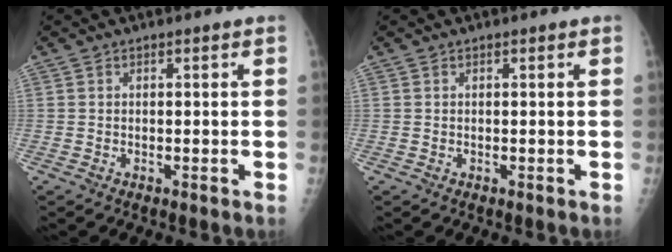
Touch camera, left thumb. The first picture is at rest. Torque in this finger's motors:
{"motor_torque": [-0.02, 0.03, 0.01, 0.02, 0.00]}